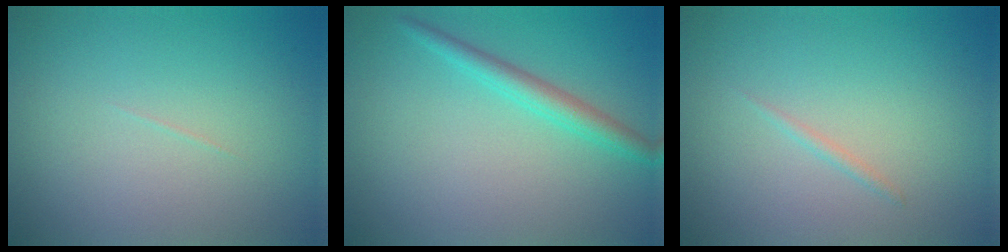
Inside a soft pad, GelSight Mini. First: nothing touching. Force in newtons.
{"total": 2.3, "press": 2.3, "slide": 0.1}
{"total": 0.6, "press": 0.6, "slide": 0.1}